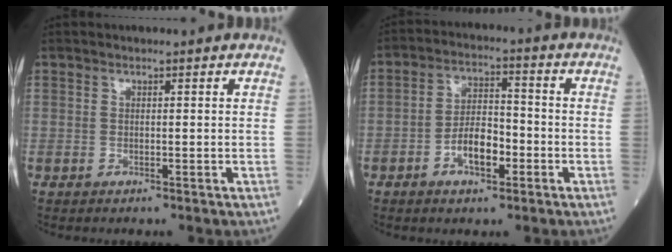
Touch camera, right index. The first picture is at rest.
{"total": 6.6, "force": [-2.7, 2.9, 5.4], "torque": [-0.103, 0.012, -0.048]}